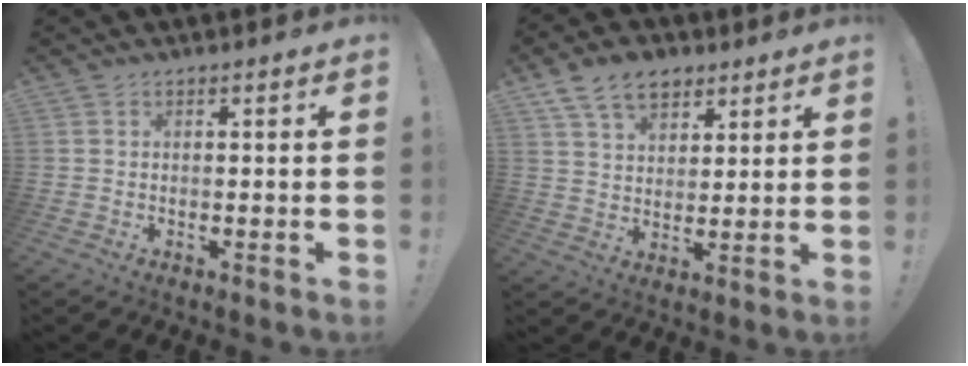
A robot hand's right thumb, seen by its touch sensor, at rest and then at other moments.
{"total": 11.1, "force": [6.7, 7.1, 5.3], "torque": [-0.088, -0.023, 0.129]}